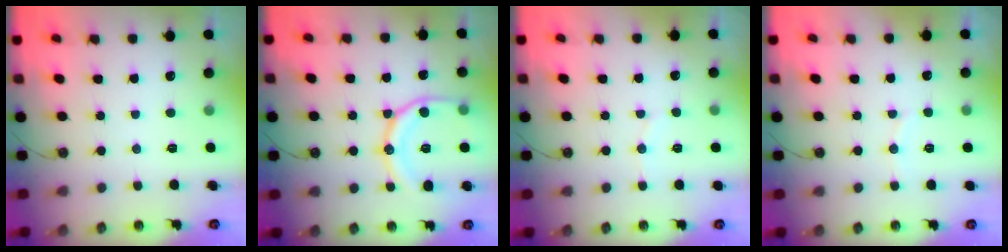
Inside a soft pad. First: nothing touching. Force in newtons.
{"total": 15.9, "press": 15.8, "slide": 1.9}
{"total": 3.8, "press": 3.4, "slide": 1.7}
{"total": 3.5, "press": 3.4, "slide": 0.8}